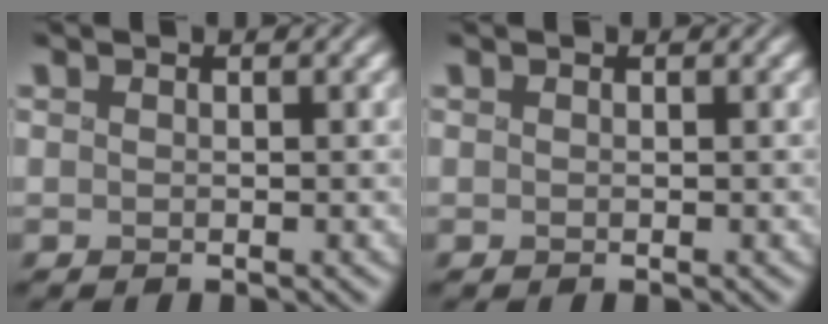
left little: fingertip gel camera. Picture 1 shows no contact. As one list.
[{"total": 0.0}]